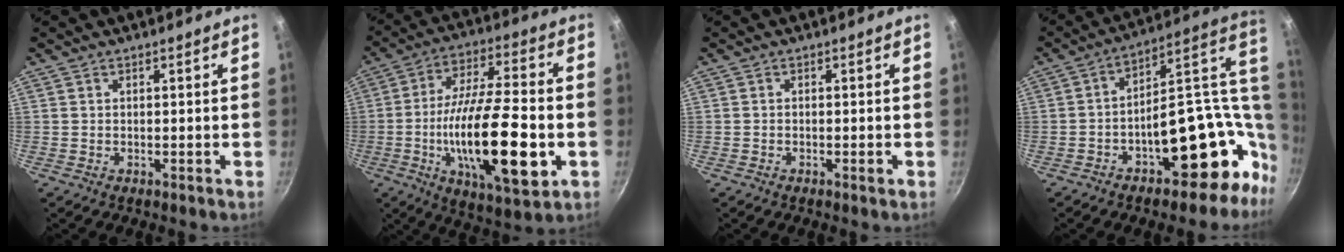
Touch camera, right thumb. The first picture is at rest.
{"total": 23.4, "force": [-5.2, 7.6, 21.5], "torque": [-0.363, 0.017, -0.086]}
{"total": 0.9, "force": [-0.5, 0.2, 0.8], "torque": [-0.019, 0.004, -0.010]}
{"total": 21.6, "force": [-3.0, 13.2, 16.8], "torque": [-0.161, 0.048, -0.028]}